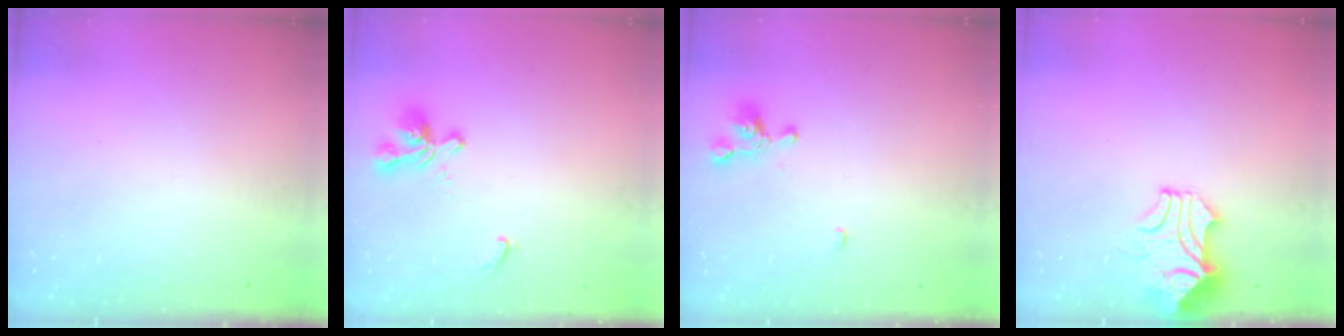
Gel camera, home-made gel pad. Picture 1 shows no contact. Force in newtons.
{"total": 1.4, "press": 0.8, "slide": 1.2}
{"total": 2.3, "press": 2.3, "slide": 0.2}
{"total": 2.2, "press": 2.1, "slide": 0.8}